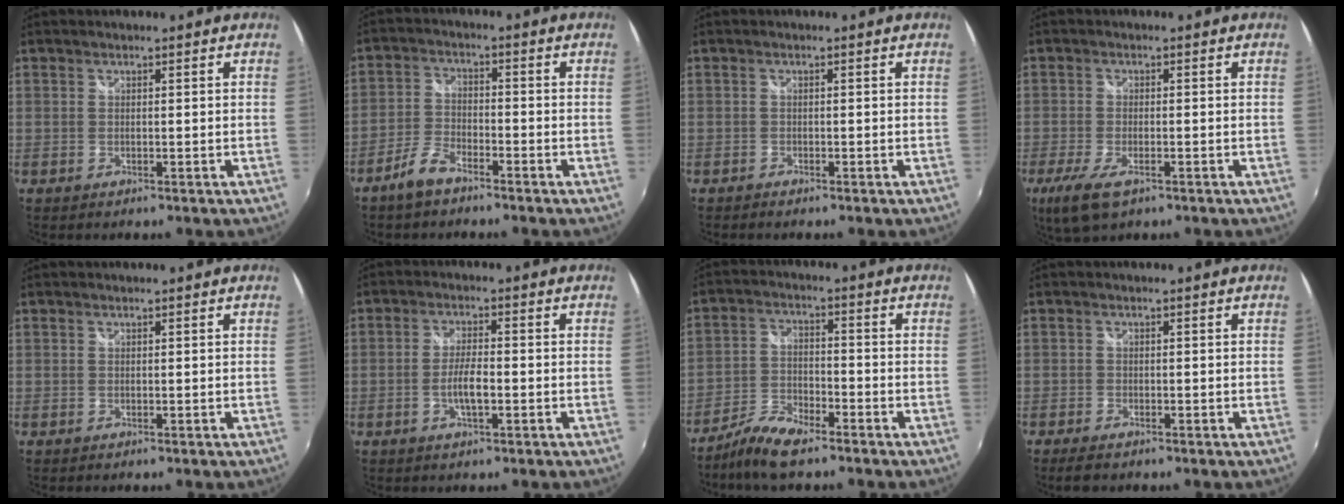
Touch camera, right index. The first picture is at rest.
{"total": 5.5, "force": [-4.2, 1.9, 3.0], "torque": [-0.075, 0.006, -0.082]}
{"total": 0.9, "force": [-0.8, 0.3, 0.2], "torque": [-0.010, -0.003, -0.016]}
{"total": 7.6, "force": [-4.2, 3.0, 5.6], "torque": [-0.129, -0.026, -0.075]}
{"total": 0.0}
{"total": 4.5, "force": [-1.5, 1.1, 4.1], "torque": [-0.083, -0.001, -0.025]}
{"total": 7.9, "force": [-6.4, 2.0, 4.2], "torque": [-0.094, -0.002, -0.124]}
{"total": 2.7, "force": [-2.1, 0.9, 1.4], "torque": [-0.034, -0.007, -0.038]}